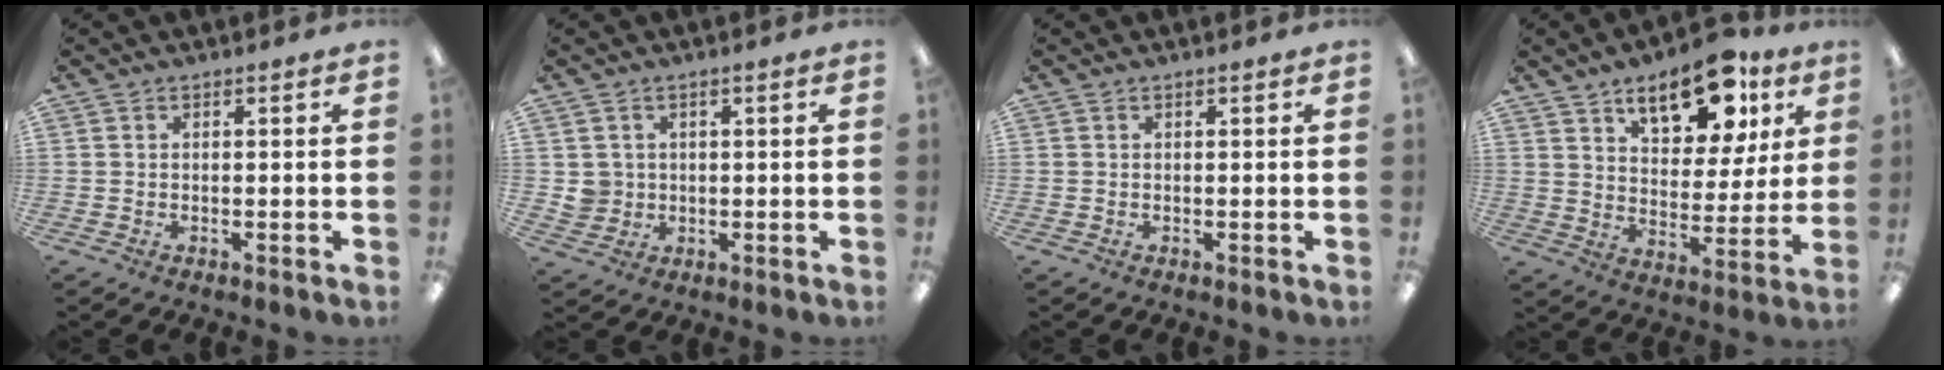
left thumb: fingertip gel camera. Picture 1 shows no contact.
{"total": 3.7, "force": [0.9, 3.6, 0.2], "torque": [-0.007, 0.004, 0.017]}
{"total": 0.0}
{"total": 17.2, "force": [10.5, 8.3, 10.7], "torque": [-0.143, -0.045, 0.175]}